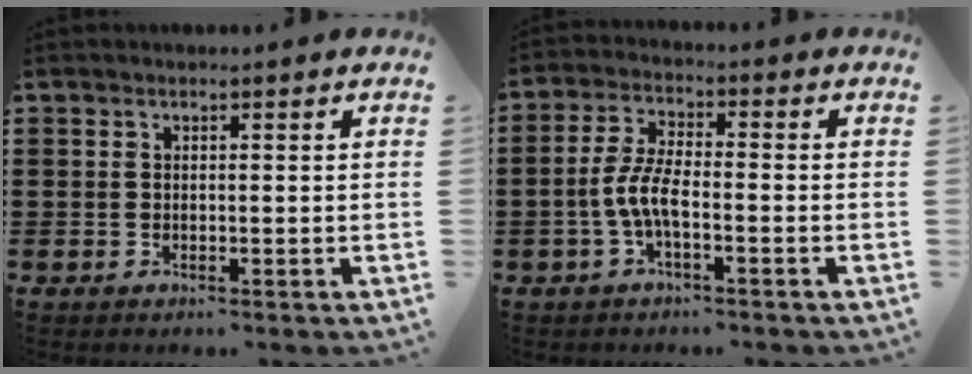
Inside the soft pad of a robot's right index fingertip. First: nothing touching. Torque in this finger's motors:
{"motor_torque": [1.09, -0.61, 0.75, 0.21]}